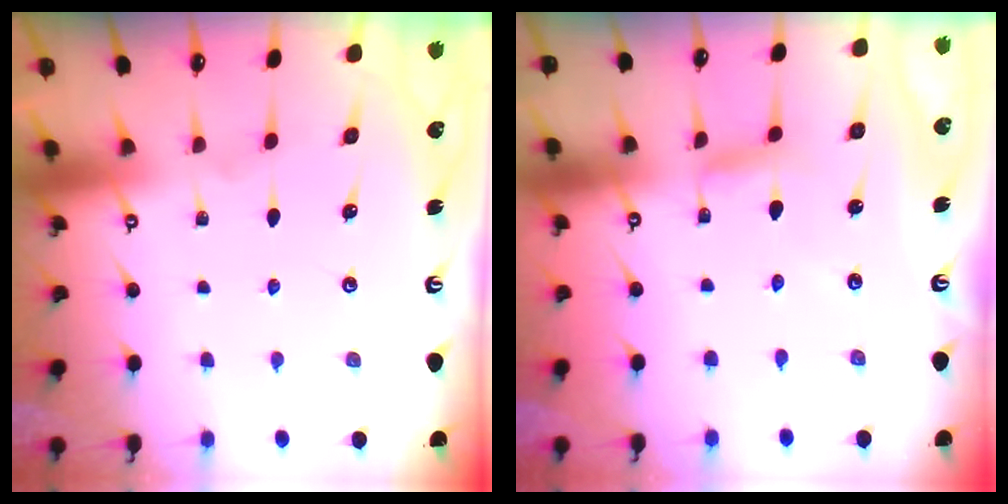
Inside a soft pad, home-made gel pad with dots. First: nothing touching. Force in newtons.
{"total": 2.5, "press": 2.5, "slide": 0.2}